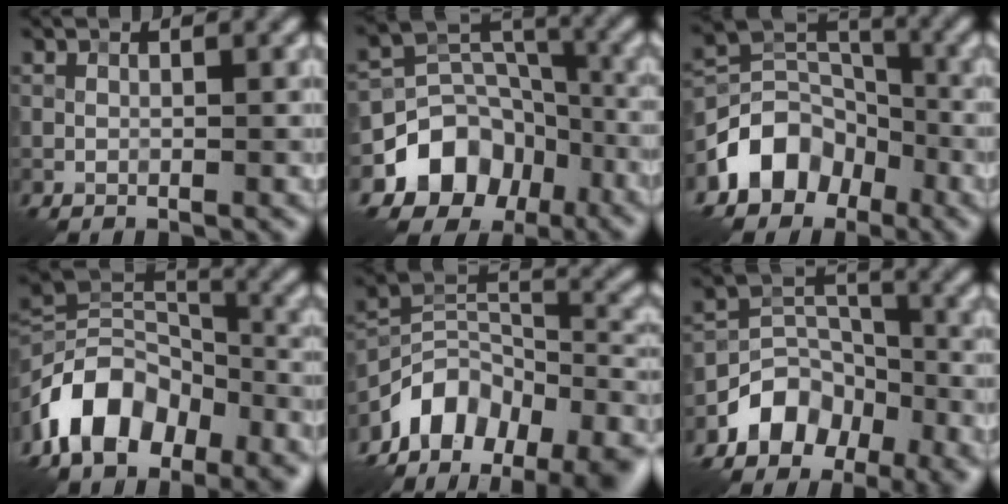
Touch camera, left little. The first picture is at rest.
{"total": 8.6, "force": [-4.5, 6.5, 3.4], "torque": [-0.041, -0.003, -0.081]}
{"total": 6.7, "force": [-3.7, 4.9, 2.6], "torque": [-0.026, 0.000, -0.077]}
{"total": 10.3, "force": [-6.2, 5.7, 6.0], "torque": [-0.096, 0.012, -0.120]}
{"total": 11.0, "force": [-7.4, 6.2, 5.3], "torque": [-0.087, 0.012, -0.129]}
{"total": 5.9, "force": [-3.8, 3.8, 2.6], "torque": [-0.034, 0.002, -0.072]}